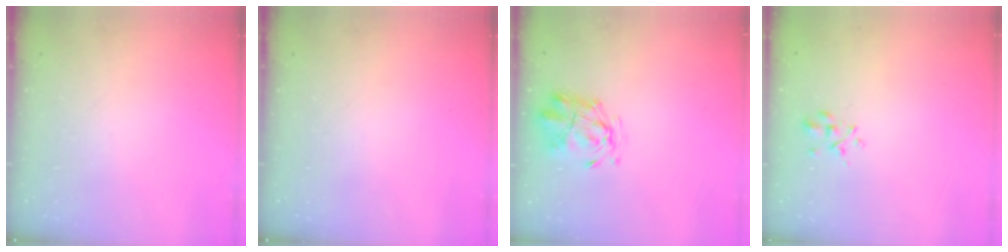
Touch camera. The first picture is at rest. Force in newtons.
{"total": 0.0}
{"total": 3.1, "press": 2.8, "slide": 1.5}
{"total": 2.3, "press": 2.2, "slide": 0.9}